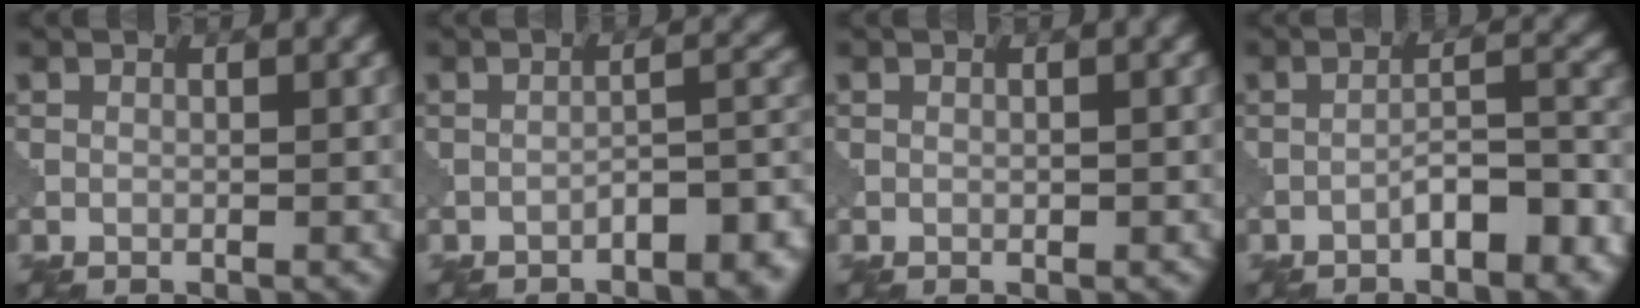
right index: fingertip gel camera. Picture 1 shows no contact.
{"total": 4.8, "force": [-3.0, 1.8, 3.3], "torque": [-0.039, 0.013, -0.040]}
{"total": 0.0}
{"total": 4.2, "force": [-2.4, 1.4, 3.2], "torque": [-0.048, 0.014, -0.038]}